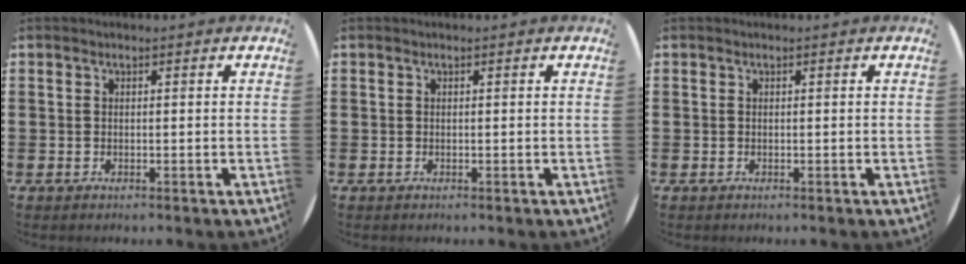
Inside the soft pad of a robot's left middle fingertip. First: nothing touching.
{"total": 0.0}
{"total": 0.0}